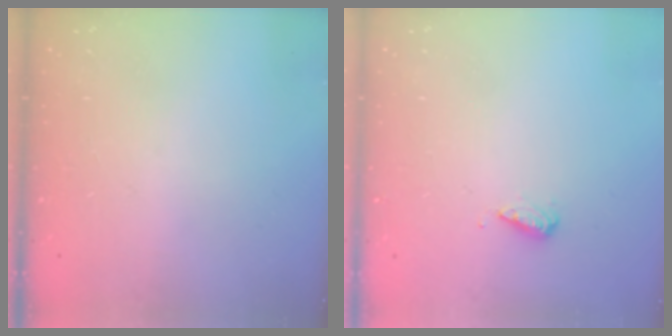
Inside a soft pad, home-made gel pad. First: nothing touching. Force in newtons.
{"total": 5.2, "press": 5.2, "slide": 0.5}